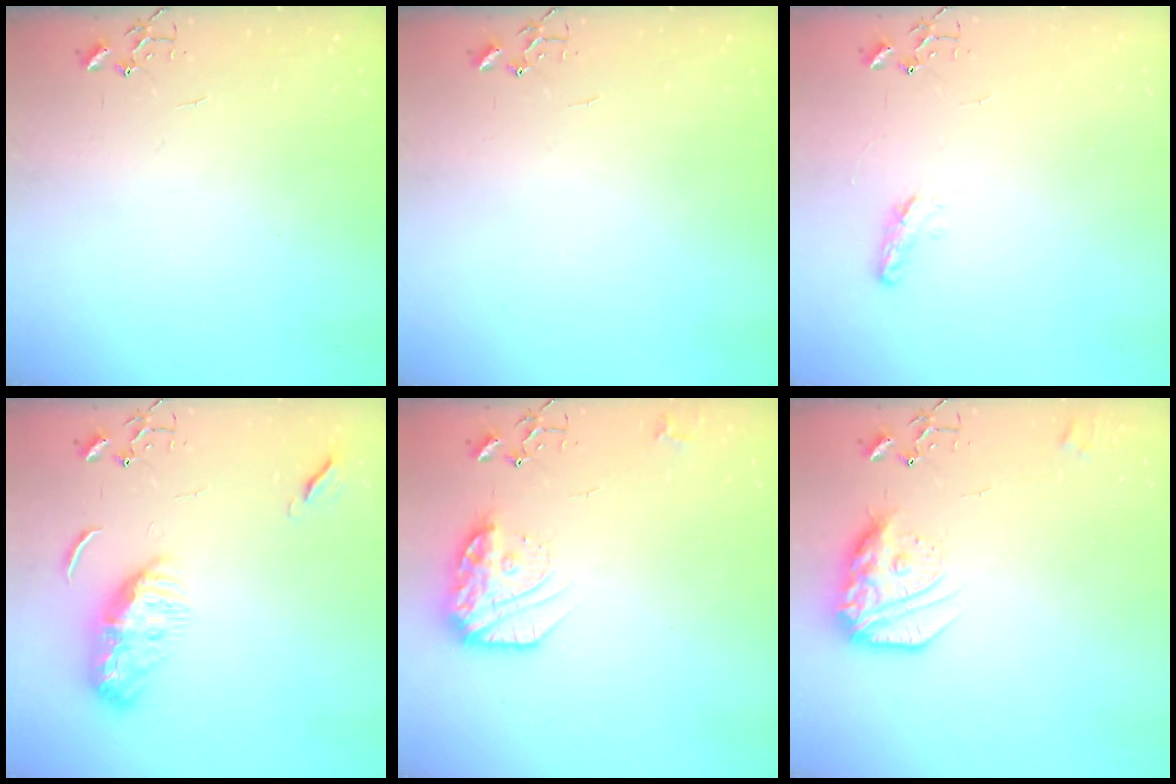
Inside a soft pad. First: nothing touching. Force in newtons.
{"total": 0.0}
{"total": 6.5, "press": 6.4, "slide": 0.7}
{"total": 10.4, "press": 10.3, "slide": 0.7}
{"total": 16.1, "press": 16.0, "slide": 1.4}
{"total": 16.5, "press": 16.4, "slide": 1.3}